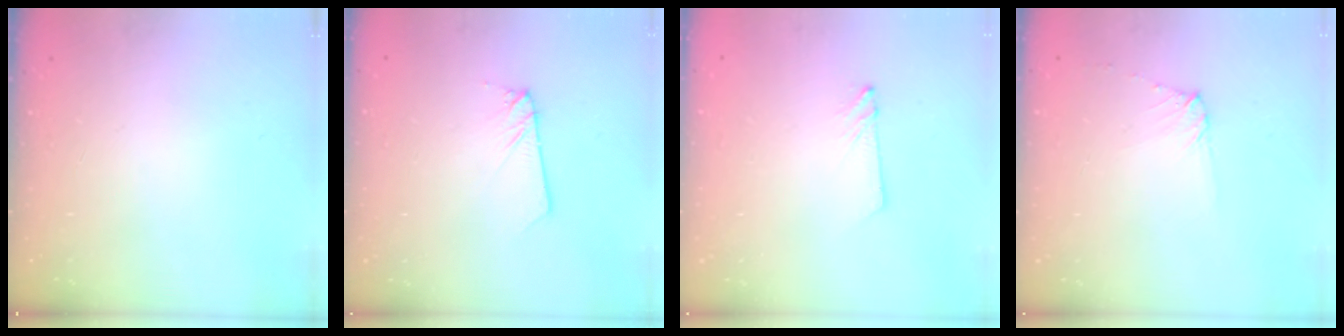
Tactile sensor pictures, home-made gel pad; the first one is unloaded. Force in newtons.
{"total": 2.3, "press": 2.3, "slide": 0.1}
{"total": 2.4, "press": 2.4, "slide": 0.2}
{"total": 5.1, "press": 5.1, "slide": 0.8}